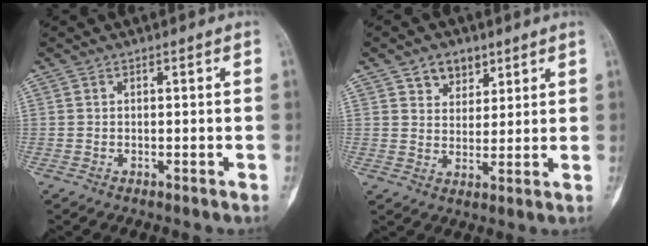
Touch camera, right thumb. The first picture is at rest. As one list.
[{"total": 5.9, "force": [3.6, 4.1, 2.2], "torque": [-0.007, -0.020, 0.062]}]